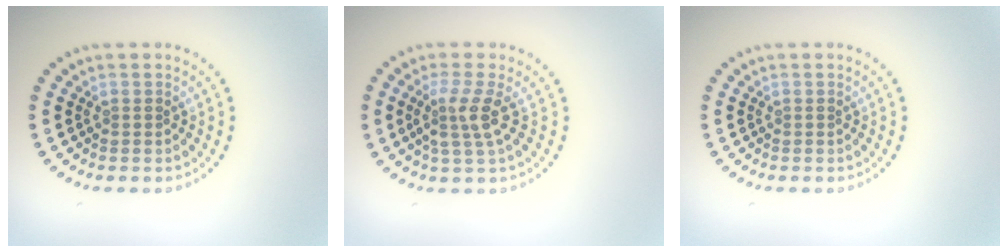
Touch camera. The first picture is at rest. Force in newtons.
{"total": 2.7, "press": 2.1, "slide": 1.8}
{"total": 0.0}